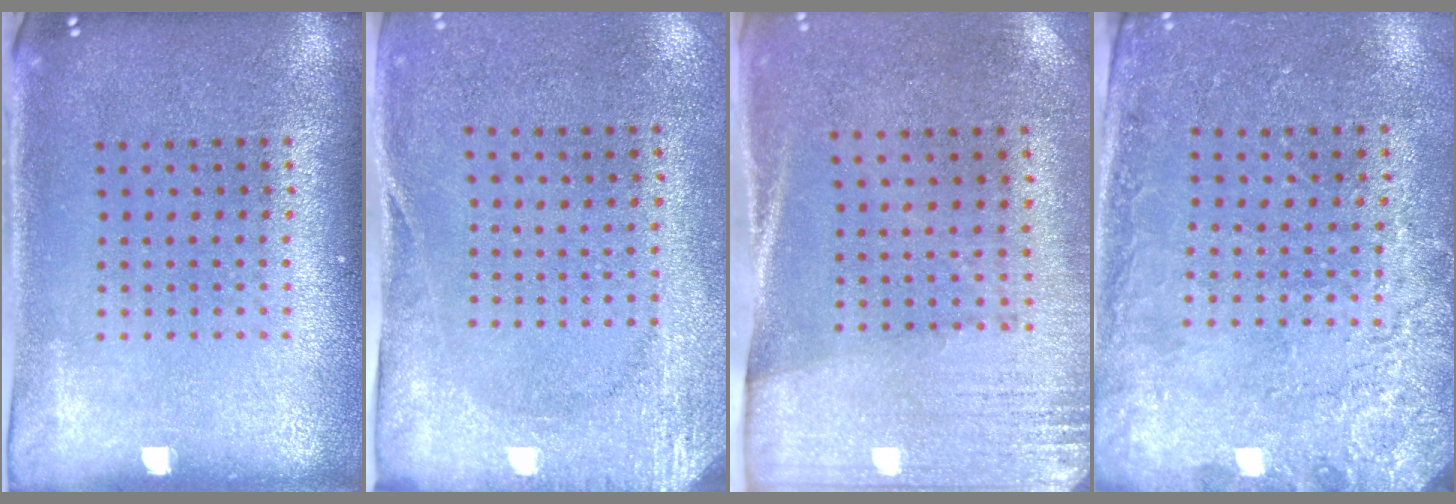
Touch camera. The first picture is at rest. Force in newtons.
{"total": 2.7, "press": 2.1, "slide": 1.7}
{"total": 2.7, "press": 2.3, "slide": 1.4}
{"total": 2.6, "press": 2.3, "slide": 1.1}